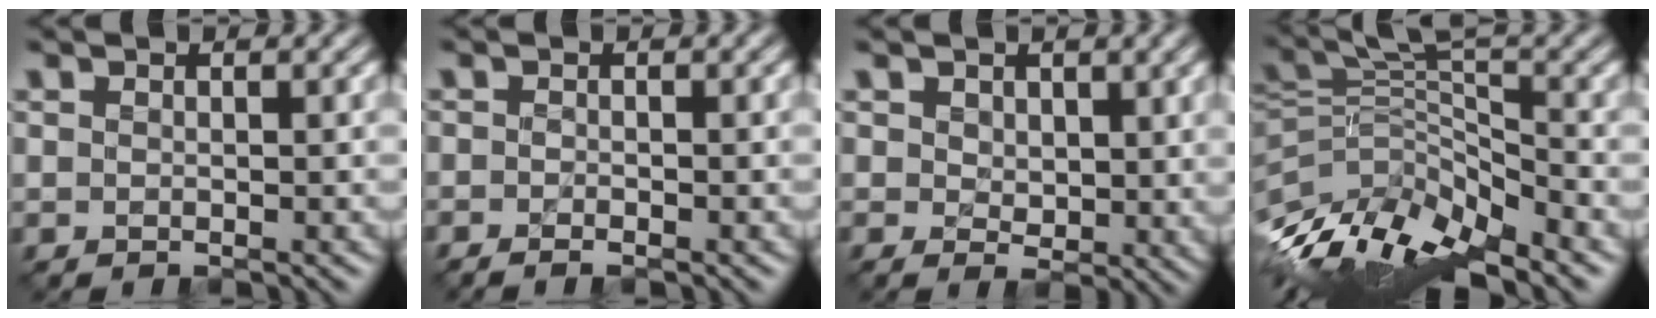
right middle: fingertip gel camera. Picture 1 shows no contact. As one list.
[{"total": 1.4, "force": [-1.0, 0.4, 0.9], "torque": [-0.007, -0.006, -0.016]}, {"total": 2.0, "force": [0.9, 1.5, 1.1], "torque": [-0.026, -0.010, 0.022]}, {"total": 10.4, "force": [-6.4, 3.2, 7.5], "torque": [-0.156, -0.001, -0.113]}]